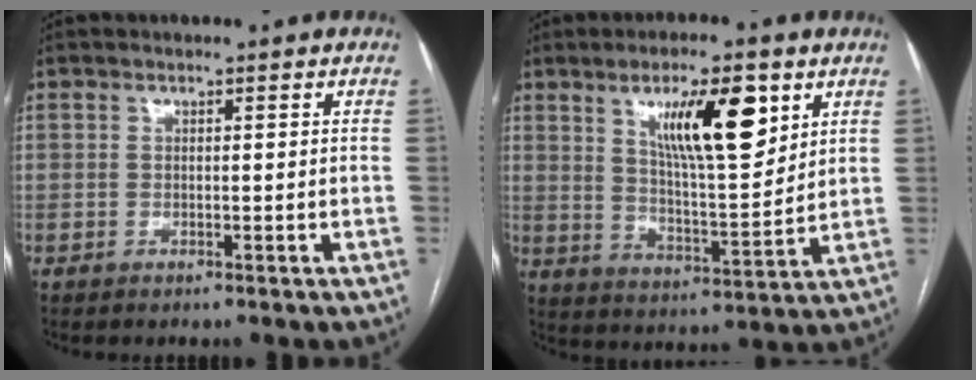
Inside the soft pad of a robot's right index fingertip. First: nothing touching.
{"total": 12.8, "force": [6.1, 2.7, 10.9], "torque": [-0.184, -0.002, 0.106]}